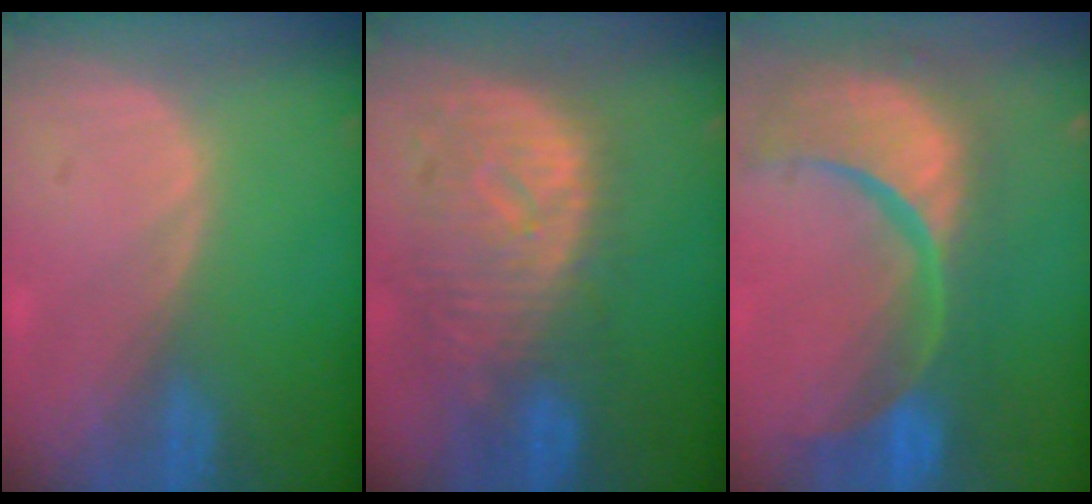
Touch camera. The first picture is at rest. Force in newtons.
{"total": 10.8, "press": 9.7, "slide": 4.8}
{"total": 15.0, "press": 11.9, "slide": 9.2}